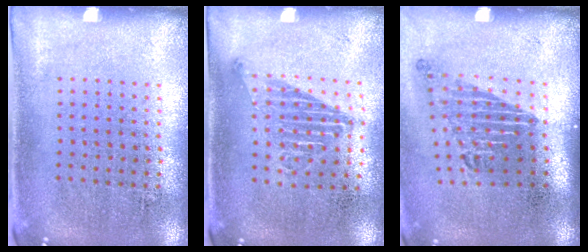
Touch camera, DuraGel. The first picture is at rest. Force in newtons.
{"total": 1.1, "press": 1.0, "slide": 0.6}
{"total": 1.8, "press": 1.3, "slide": 1.3}